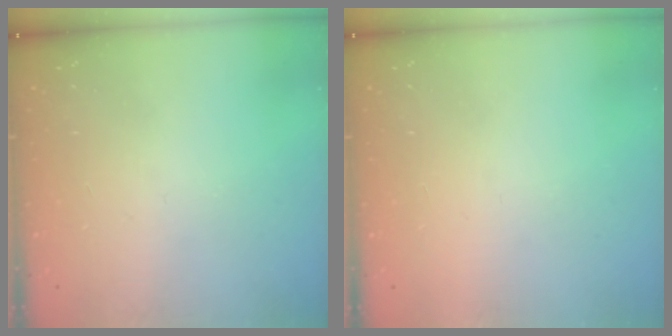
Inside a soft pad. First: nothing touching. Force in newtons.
{"total": 1.5, "press": 1.5, "slide": 0.1}